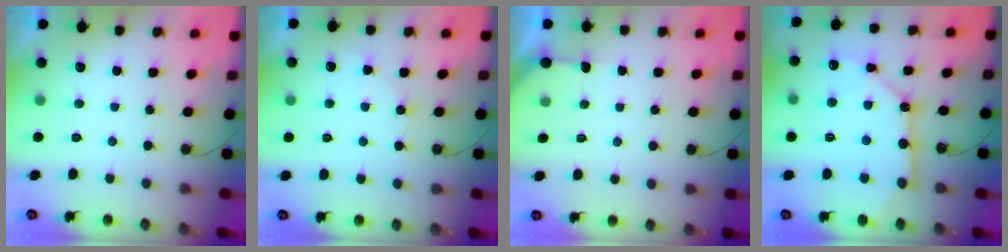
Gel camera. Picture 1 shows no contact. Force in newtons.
{"total": 5.0, "press": 5.0, "slide": 0.7}
{"total": 4.1, "press": 4.1, "slide": 0.5}
{"total": 15.8, "press": 15.6, "slide": 2.1}